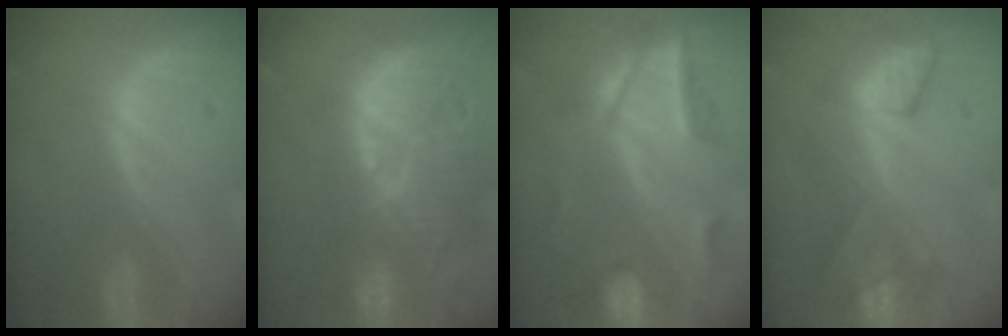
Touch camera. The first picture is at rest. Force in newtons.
{"total": 13.9, "press": 12.7, "slide": 5.5}
{"total": 7.2, "press": 6.3, "slide": 3.4}
{"total": 7.5, "press": 7.3, "slide": 1.5}